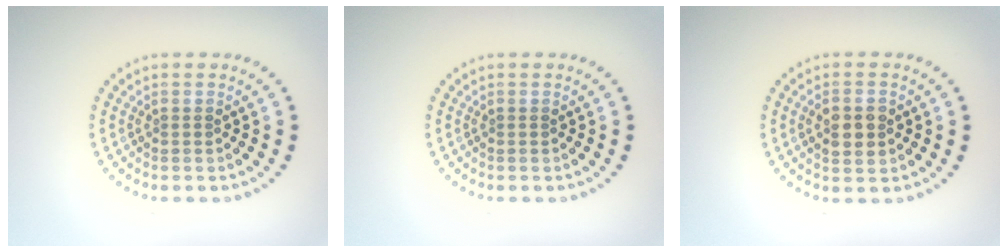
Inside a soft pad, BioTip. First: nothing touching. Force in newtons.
{"total": 0.0}
{"total": 2.8, "press": 2.8, "slide": 0.2}